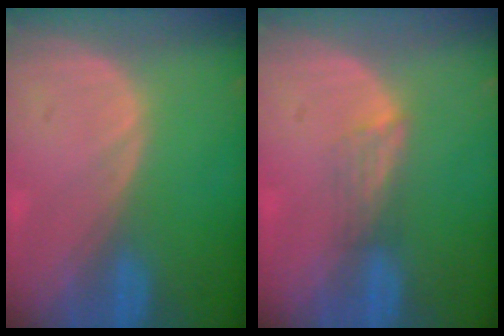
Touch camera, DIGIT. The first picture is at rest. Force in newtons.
{"total": 2.4, "press": 1.9, "slide": 1.5}